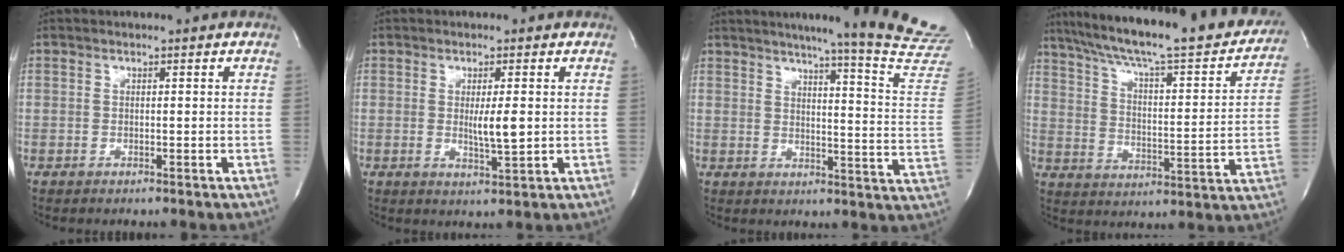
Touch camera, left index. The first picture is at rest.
{"total": 3.8, "force": [0.0, 0.4, 3.7], "torque": [-0.066, -0.011, 0.000]}
{"total": 21.1, "force": [18.7, -2.5, 9.5], "torque": [-0.136, -0.113, 0.215]}
{"total": 29.2, "force": [24.5, 4.3, 15.1], "torque": [-0.244, -0.027, 0.326]}